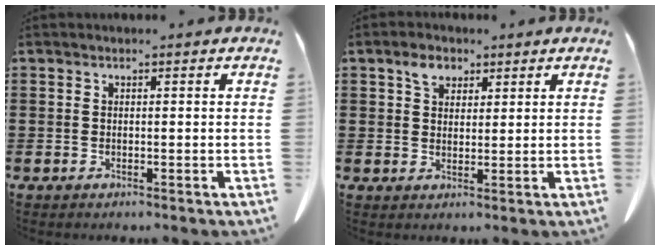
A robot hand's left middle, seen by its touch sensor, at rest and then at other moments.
{"total": 3.7, "force": [2.3, 2.3, 1.7], "torque": [-0.033, 0.005, 0.040]}